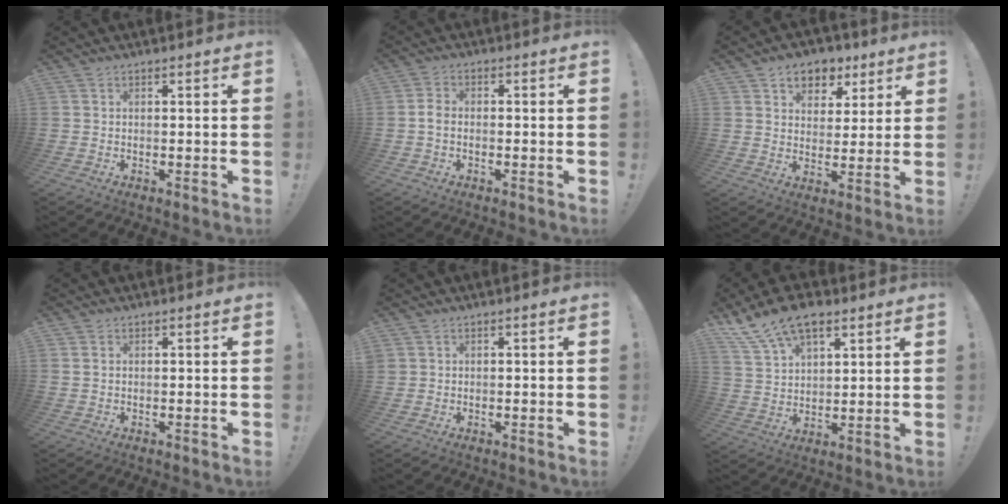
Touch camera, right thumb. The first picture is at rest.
{"total": 2.8, "force": [-0.8, 1.8, 2.0], "torque": [-0.040, 0.008, -0.015]}
{"total": 8.3, "force": [4.7, 6.3, 2.7], "torque": [-0.028, -0.026, 0.090]}
{"total": 0.9, "force": [0.5, 0.6, 0.5], "torque": [-0.011, 0.003, 0.010]}
{"total": 1.0, "force": [0.7, 0.7, 0.3], "torque": [-0.004, 0.001, 0.013]}
{"total": 12.9, "force": [8.5, 6.5, 7.1], "torque": [-0.139, -0.038, 0.163]}